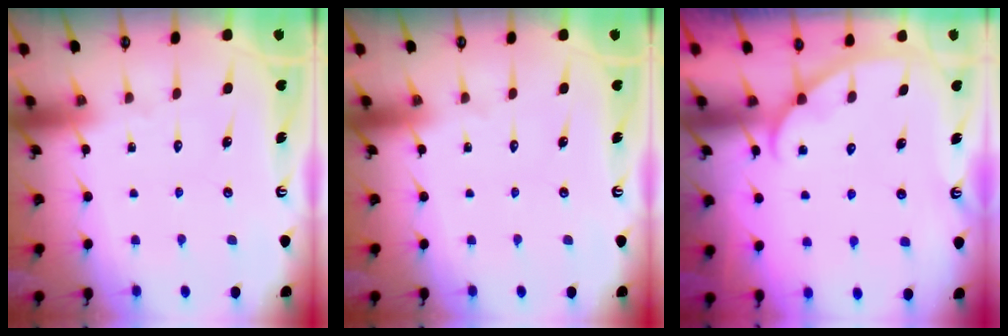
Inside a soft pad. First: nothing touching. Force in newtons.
{"total": 0.0}
{"total": 3.1, "press": 3.1, "slide": 0.2}